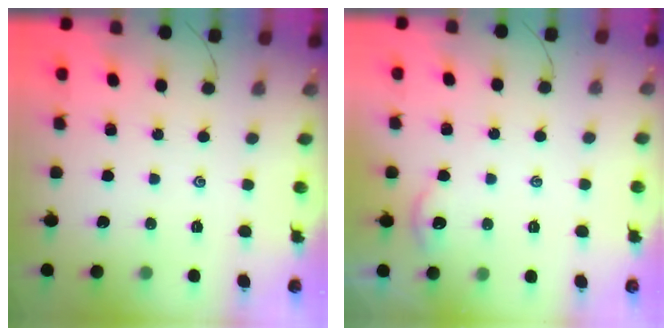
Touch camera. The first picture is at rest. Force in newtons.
{"total": 1.6, "press": 1.5, "slide": 0.3}